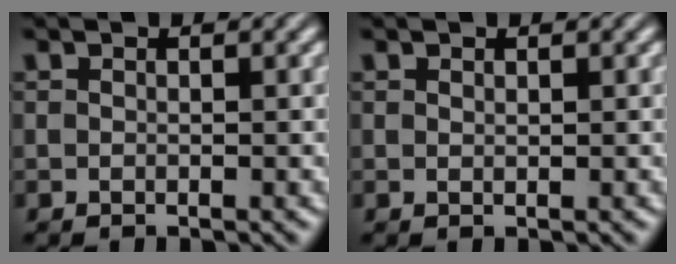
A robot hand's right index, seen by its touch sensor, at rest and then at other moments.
{"total": 0.7, "force": [0.4, -0.6, 0.1], "torque": [0.002, -0.003, 0.012]}